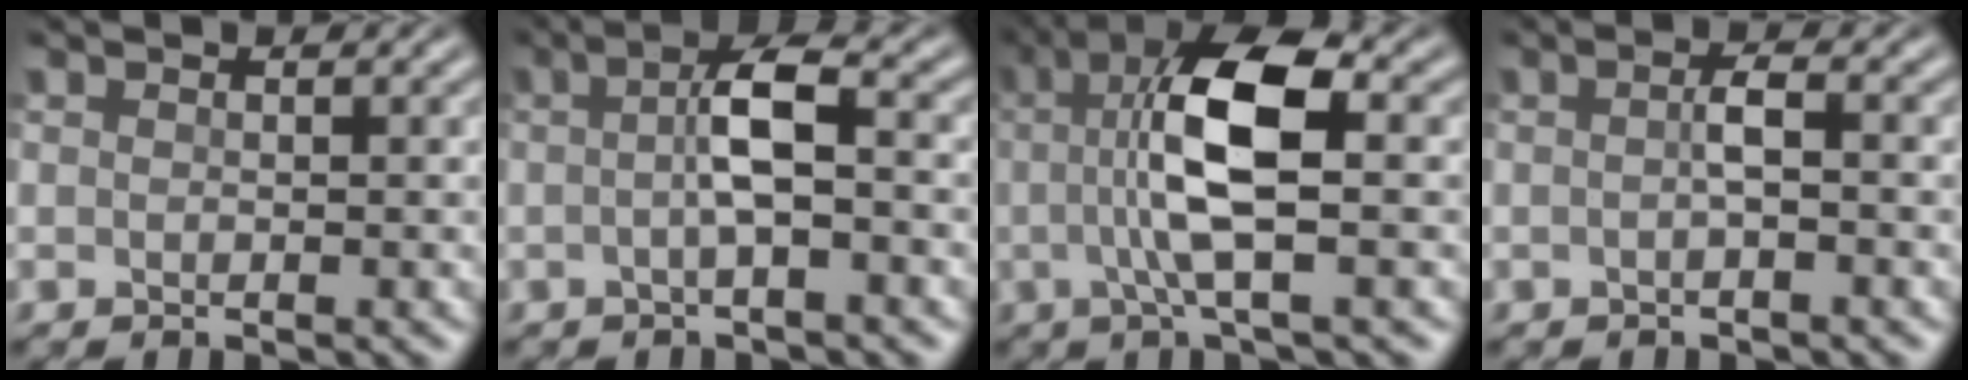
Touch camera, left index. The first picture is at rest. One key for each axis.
{"total": 4.0, "fx": -0.2, "fy": 0.8, "fz": 3.9, "tx": -0.075, "ty": 0.010, "tz": -0.008}
{"total": 7.6, "fx": 0.9, "fy": 2.0, "fz": 7.3, "tx": -0.144, "ty": 0.015, "tz": 0.010}
{"total": 1.6, "fx": -0.3, "fy": 0.4, "fz": 1.6, "tx": -0.034, "ty": 0.003, "tz": -0.004}